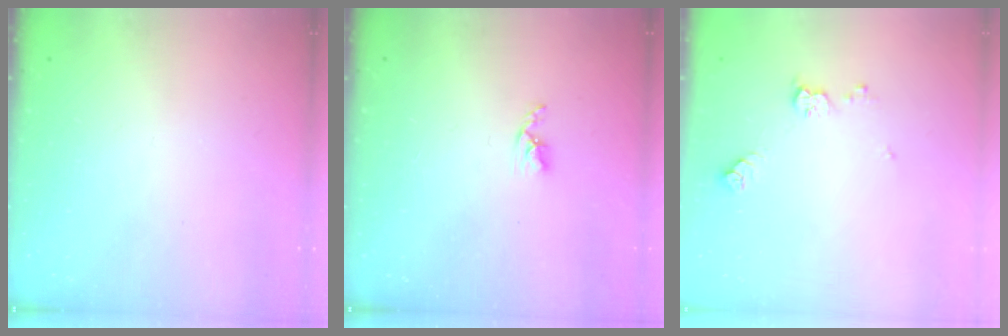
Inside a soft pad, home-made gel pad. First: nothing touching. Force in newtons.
{"total": 2.7, "press": 2.7, "slide": 0.5}
{"total": 6.8, "press": 6.8, "slide": 0.5}